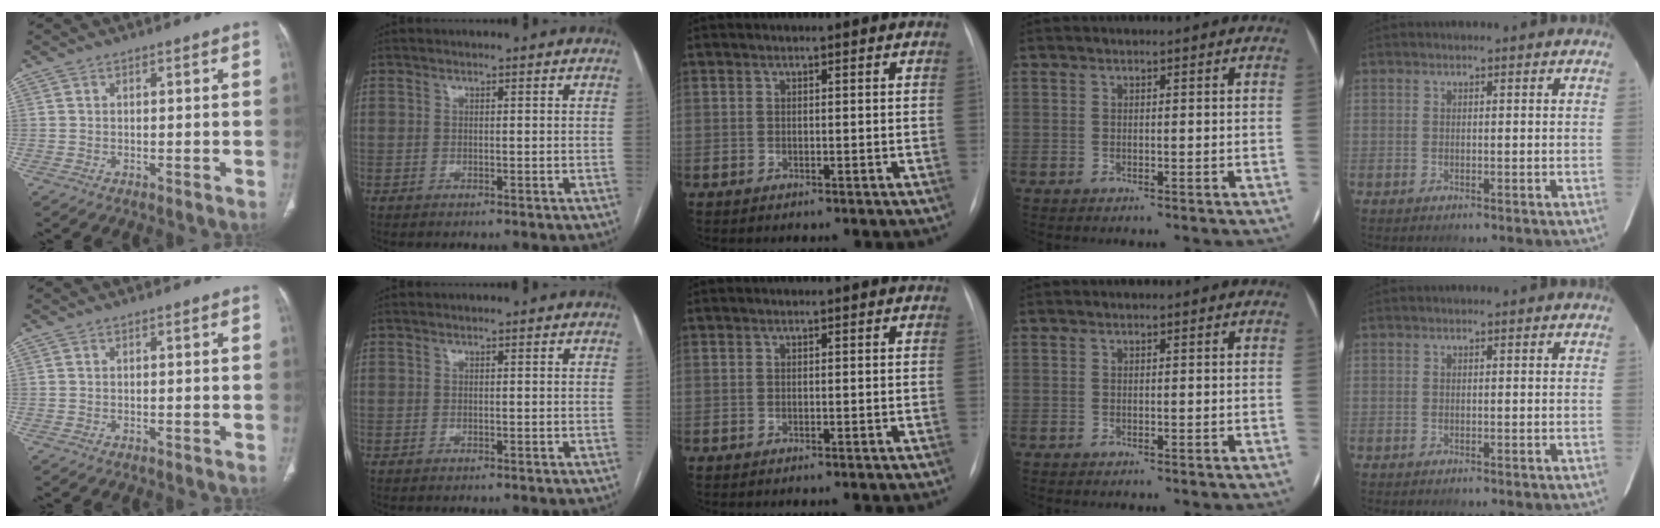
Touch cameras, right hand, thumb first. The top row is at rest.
{}